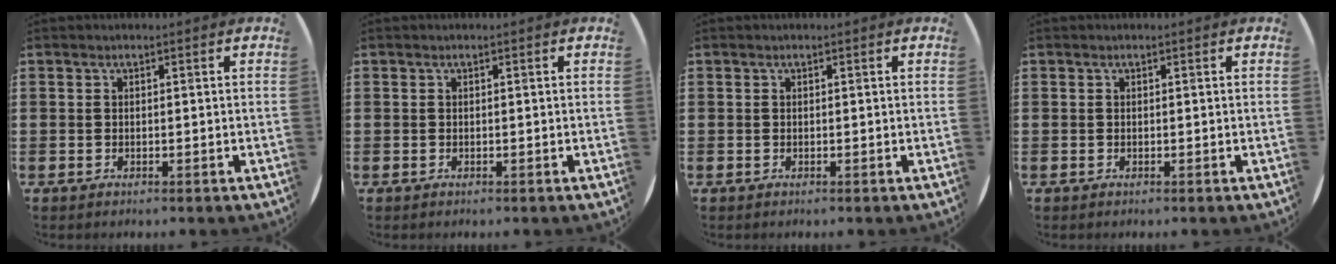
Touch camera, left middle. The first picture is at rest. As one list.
[{"total": 0.0}, {"total": 0.0}, {"total": 0.0}]